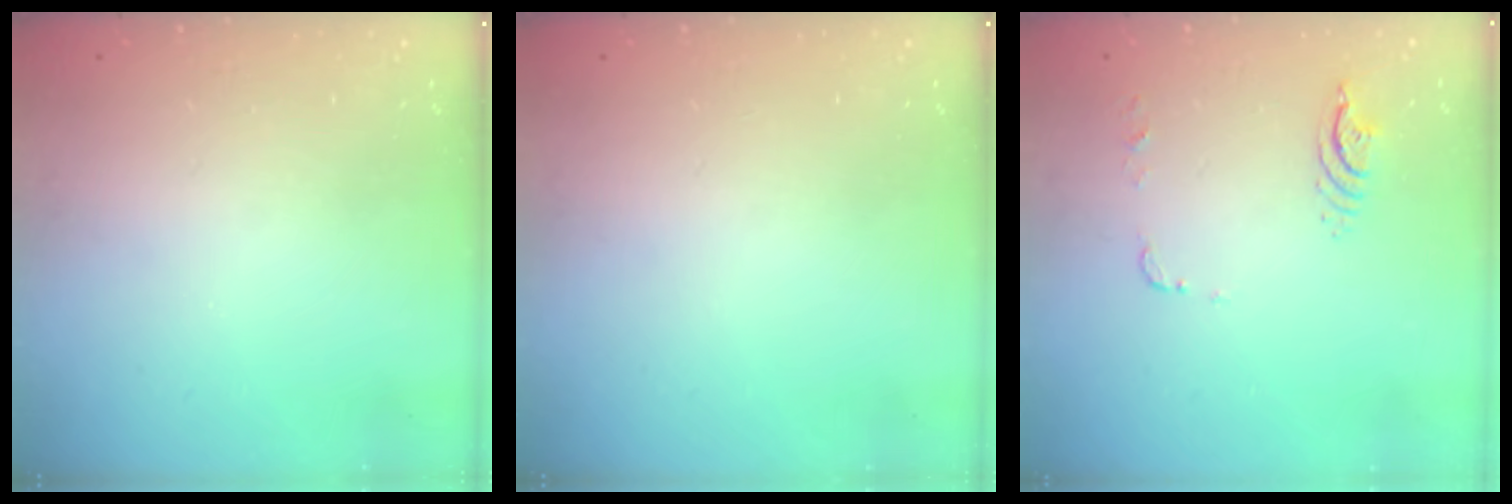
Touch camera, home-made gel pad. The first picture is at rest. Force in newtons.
{"total": 0.0}
{"total": 6.7, "press": 6.7, "slide": 0.5}